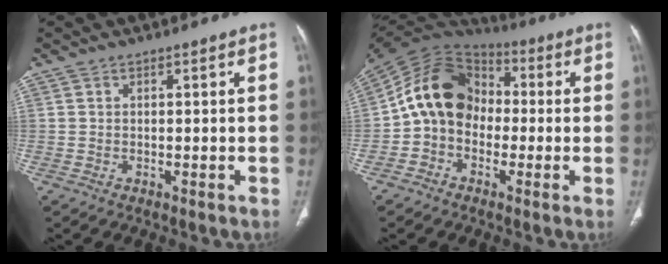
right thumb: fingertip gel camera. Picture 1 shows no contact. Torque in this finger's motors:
{"motor_torque": [0.38, 0.27, 1.43, -0.47, 0.35]}